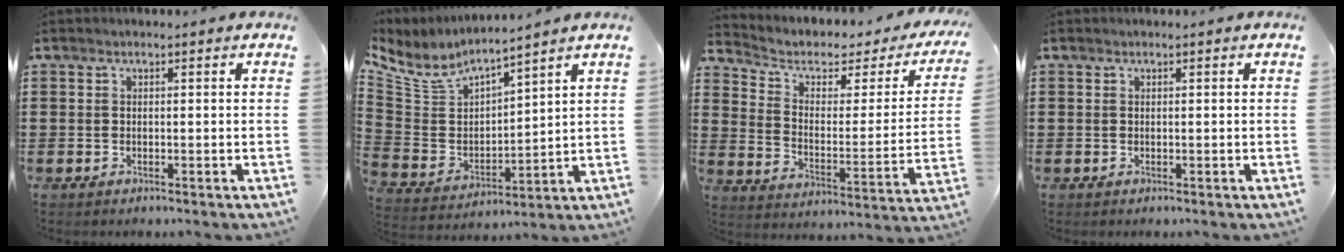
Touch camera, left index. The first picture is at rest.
{"total": 5.9, "force": [5.1, 2.3, 2.0], "torque": [-0.072, -0.030, 0.084]}
{"total": 3.8, "force": [2.2, 2.2, 2.4], "torque": [-0.061, -0.012, 0.030]}
{"total": 0.0}